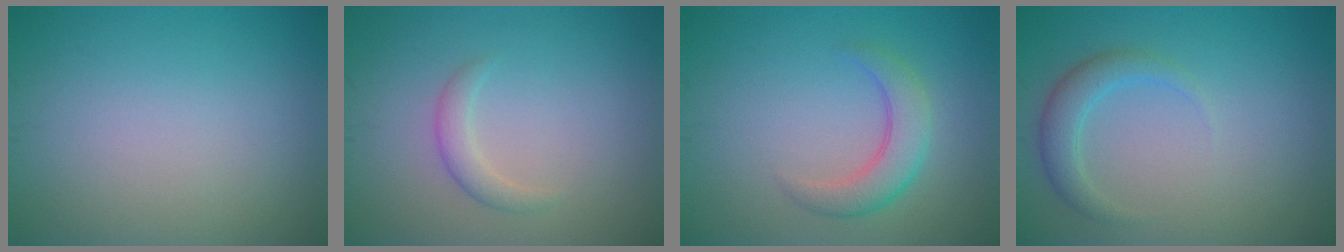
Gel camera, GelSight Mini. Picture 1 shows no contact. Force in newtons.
{"total": 1.6, "press": 1.6, "slide": 0.2}
{"total": 3.4, "press": 3.4, "slide": 0.2}
{"total": 2.4, "press": 2.4, "slide": 0.1}